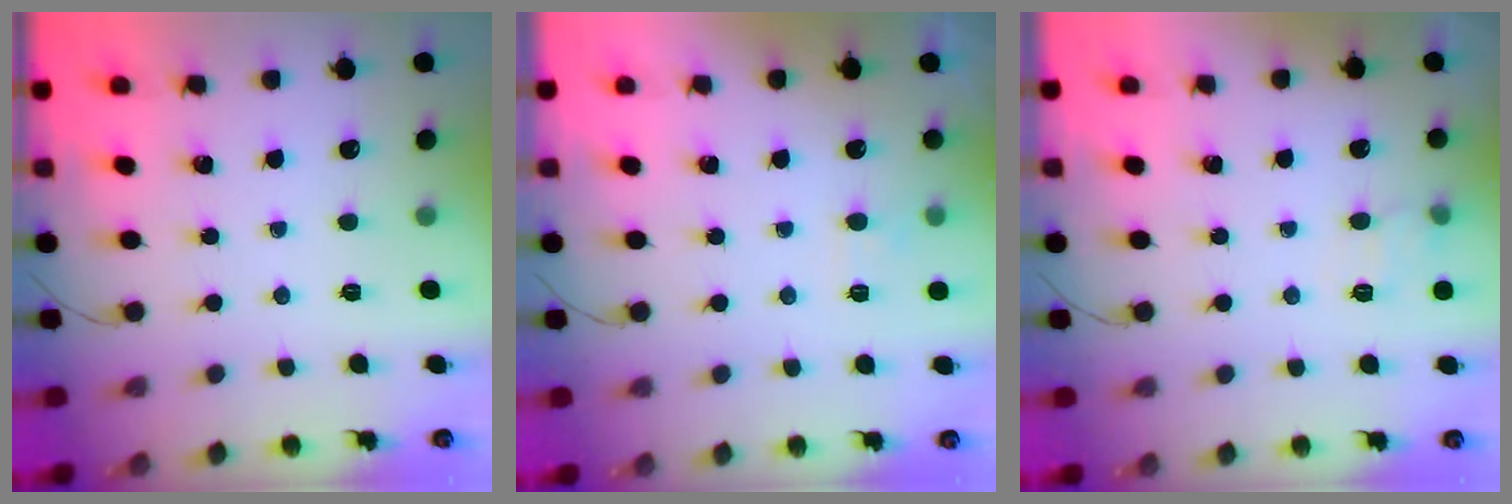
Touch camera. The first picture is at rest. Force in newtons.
{"total": 2.6, "press": 2.2, "slide": 1.4}
{"total": 5.7, "press": 5.4, "slide": 2.0}